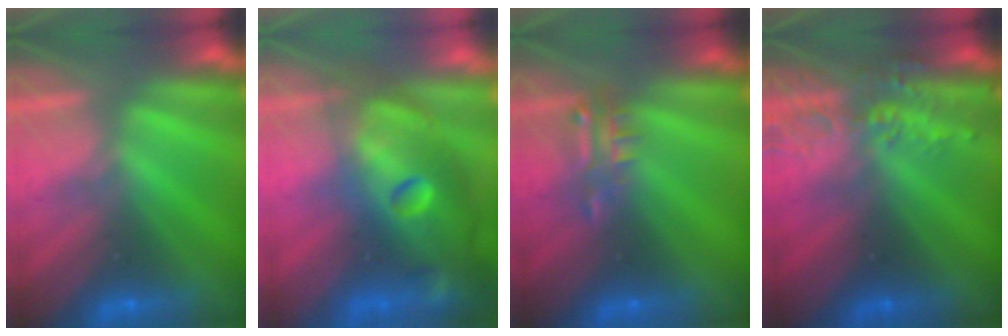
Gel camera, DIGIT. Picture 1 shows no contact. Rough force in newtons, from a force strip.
{"total": 7.5}
{"total": 3.8}
{"total": 3.2}